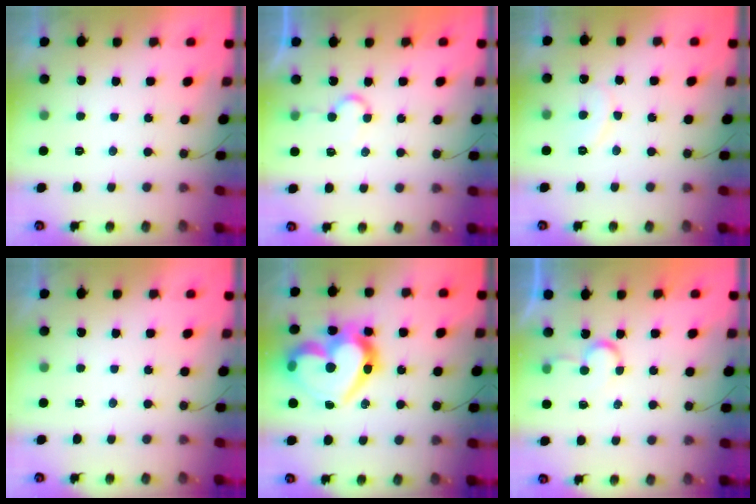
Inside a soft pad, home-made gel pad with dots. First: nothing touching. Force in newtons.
{"total": 4.7, "press": 4.7, "slide": 0.3}
{"total": 8.5, "press": 8.4, "slide": 0.6}
{"total": 0.0}
{"total": 23.8, "press": 23.7, "slide": 2.0}
{"total": 5.8, "press": 5.8, "slide": 0.4}